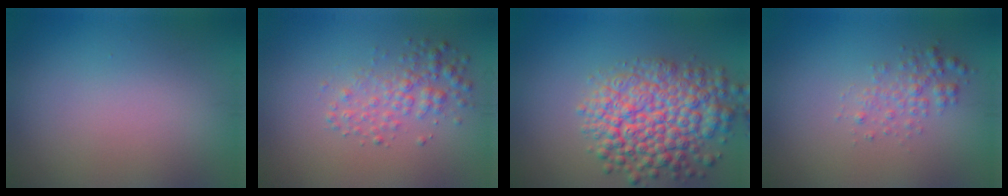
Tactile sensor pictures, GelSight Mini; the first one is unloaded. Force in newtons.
{"total": 2.6, "press": 2.6, "slide": 0.0}
{"total": 7.8, "press": 7.8, "slide": 0.3}
{"total": 1.8, "press": 1.8, "slide": 0.0}